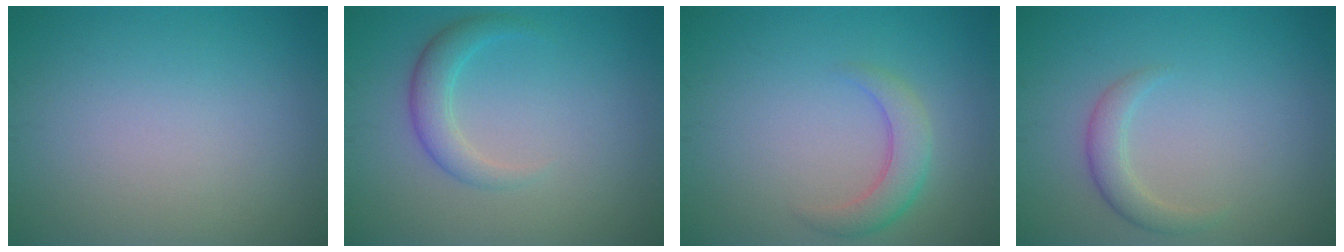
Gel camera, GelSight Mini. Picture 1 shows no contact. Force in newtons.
{"total": 2.5, "press": 2.5, "slide": 0.1}
{"total": 2.8, "press": 2.8, "slide": 0.1}
{"total": 2.0, "press": 2.0, "slide": 0.1}